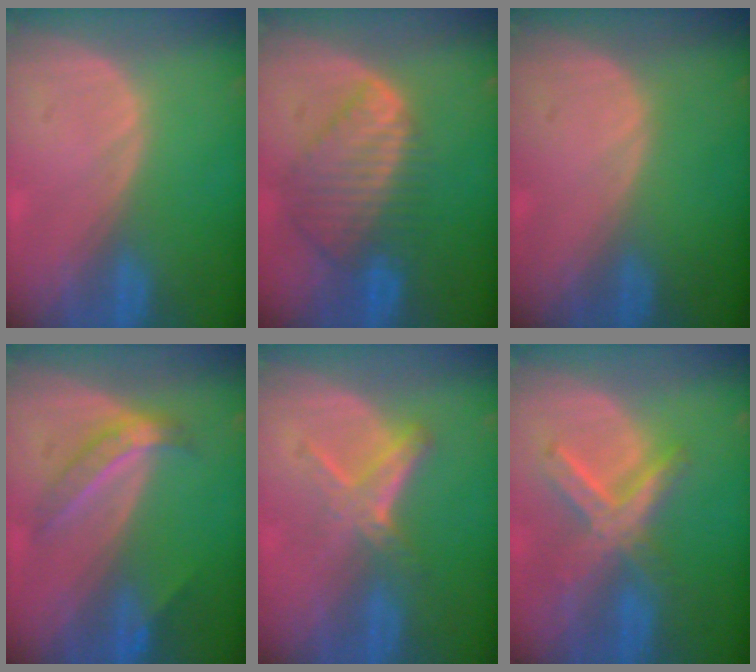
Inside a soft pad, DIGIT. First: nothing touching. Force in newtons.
{"total": 8.8, "press": 7.6, "slide": 4.4}
{"total": 0.0}
{"total": 5.0, "press": 4.6, "slide": 2.0}
{"total": 5.0, "press": 4.7, "slide": 1.5}
{"total": 7.6, "press": 6.5, "slide": 3.8}